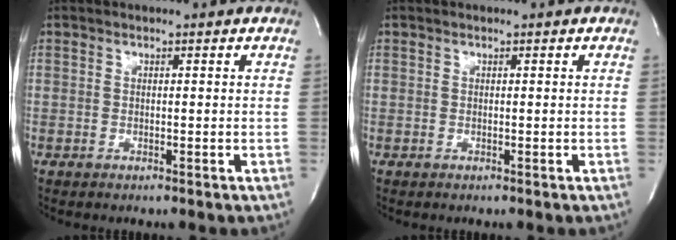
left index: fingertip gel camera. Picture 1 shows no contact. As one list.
[{"total": 0.0}]